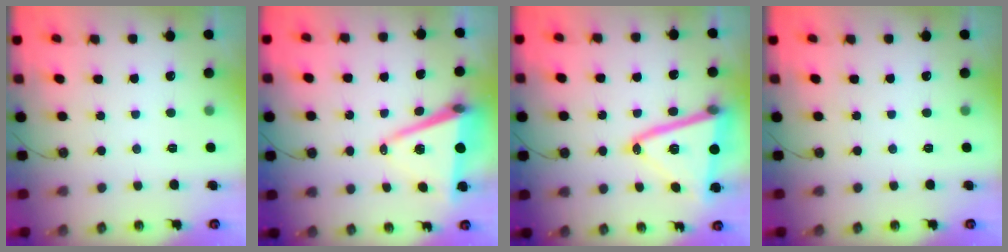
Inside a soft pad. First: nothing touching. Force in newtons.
{"total": 11.2, "press": 10.4, "slide": 4.0}
{"total": 19.1, "press": 18.9, "slide": 2.6}
{"total": 0.0}